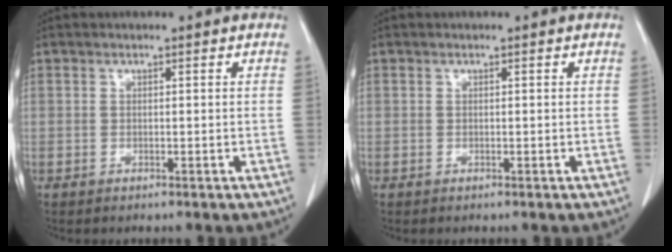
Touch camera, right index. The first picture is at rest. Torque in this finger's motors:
{"motor_torque": [0.00, 0.00, 0.00, 0.00]}